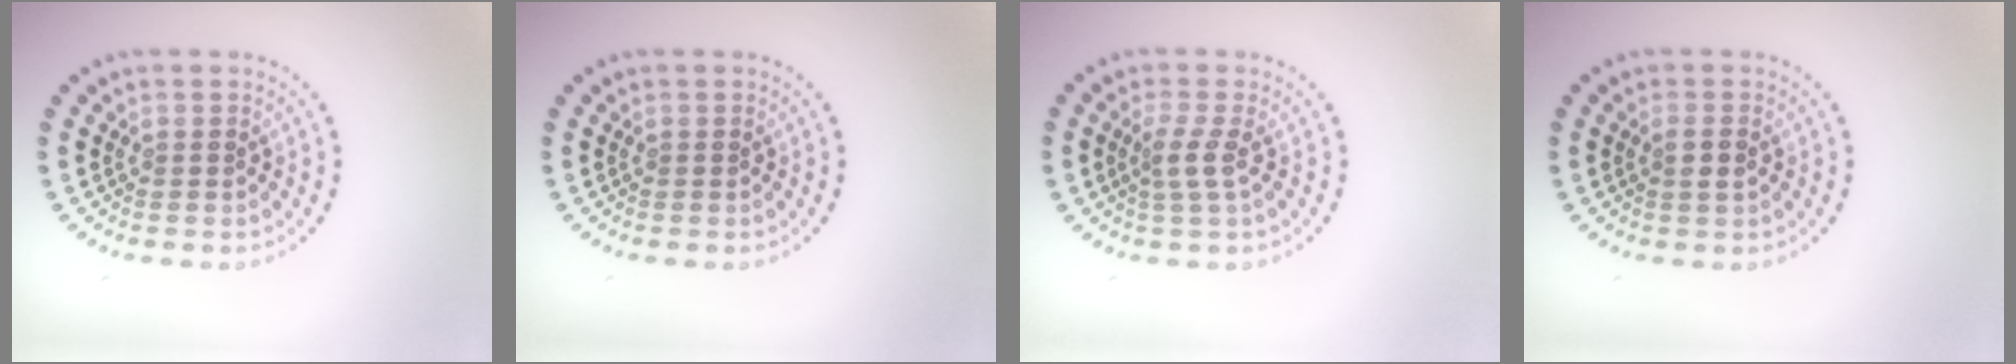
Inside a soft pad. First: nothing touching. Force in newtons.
{"total": 0.0}
{"total": 1.8, "press": 1.4, "slide": 1.2}
{"total": 1.2, "press": 1.1, "slide": 0.5}